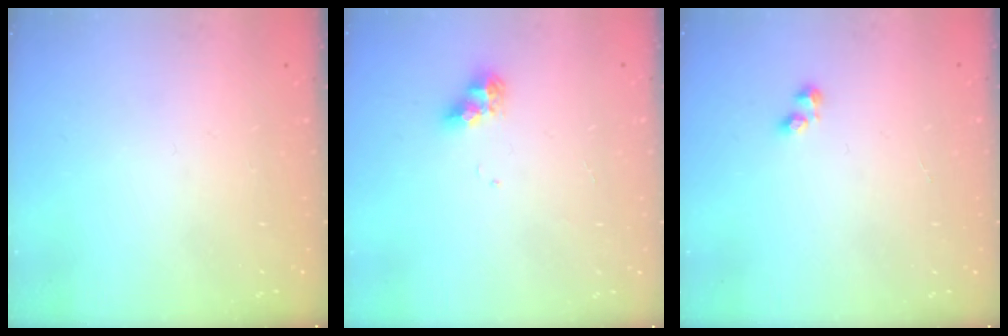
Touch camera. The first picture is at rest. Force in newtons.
{"total": 7.8, "press": 7.8, "slide": 0.8}
{"total": 1.2, "press": 1.0, "slide": 0.6}